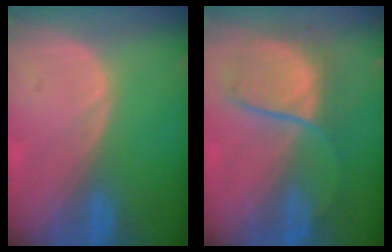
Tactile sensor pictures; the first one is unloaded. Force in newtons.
{"total": 7.6, "press": 7.6, "slide": 0.6}